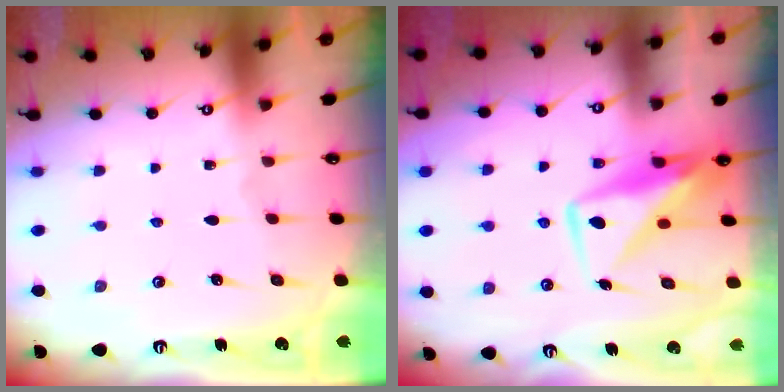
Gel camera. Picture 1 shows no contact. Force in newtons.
{"total": 11.4, "press": 11.4, "slide": 0.9}